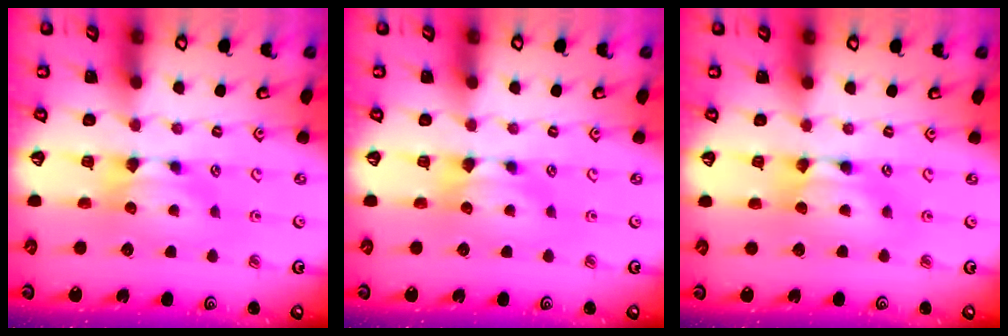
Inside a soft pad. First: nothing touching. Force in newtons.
{"total": 0.0}
{"total": 2.1, "press": 2.1, "slide": 0.1}